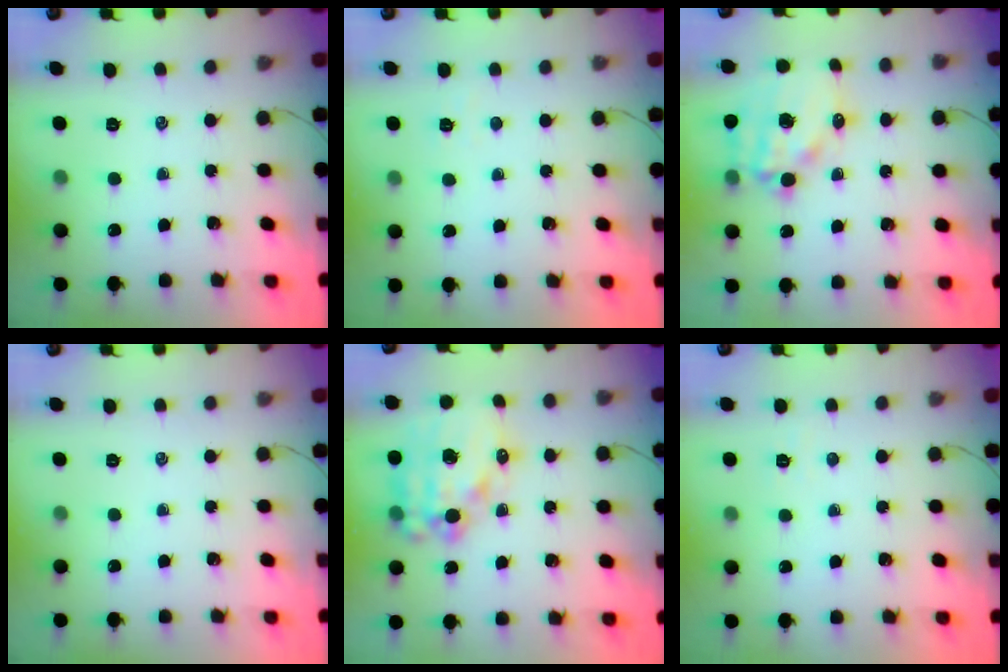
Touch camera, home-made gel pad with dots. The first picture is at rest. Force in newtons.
{"total": 1.8, "press": 1.7, "slide": 0.5}
{"total": 14.5, "press": 14.1, "slide": 3.5}
{"total": 0.0}
{"total": 16.3, "press": 15.9, "slide": 3.5}
{"total": 2.5, "press": 2.4, "slide": 0.7}